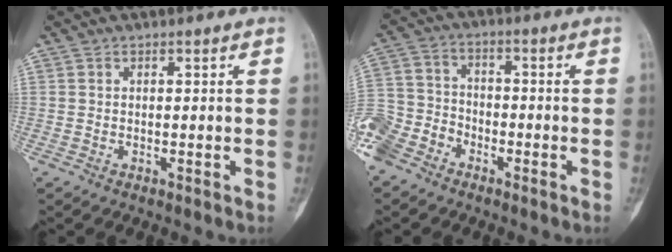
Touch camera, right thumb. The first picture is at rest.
{"total": 9.9, "force": [-6.5, 6.4, 3.7], "torque": [-0.072, 0.036, -0.137]}